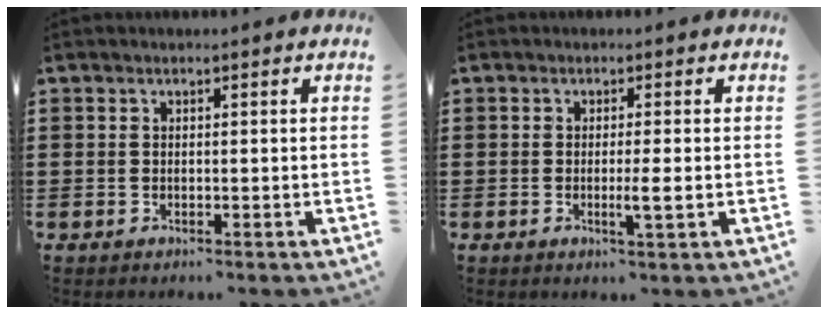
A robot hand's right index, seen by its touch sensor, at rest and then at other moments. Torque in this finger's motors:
{"motor_torque": [0.80, 0.65, 0.35, 0.11]}